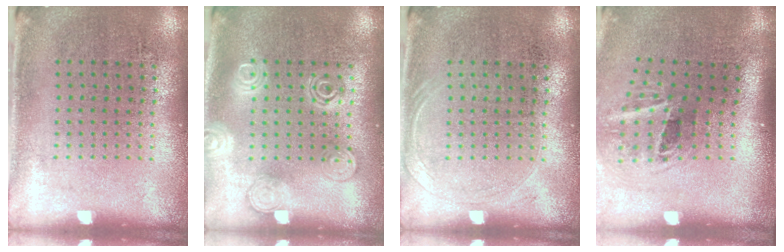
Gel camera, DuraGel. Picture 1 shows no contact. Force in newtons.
{"total": 2.6, "press": 2.5, "slide": 0.3}
{"total": 0.9, "press": 0.8, "slide": 0.3}
{"total": 2.0, "press": 1.2, "slide": 1.6}